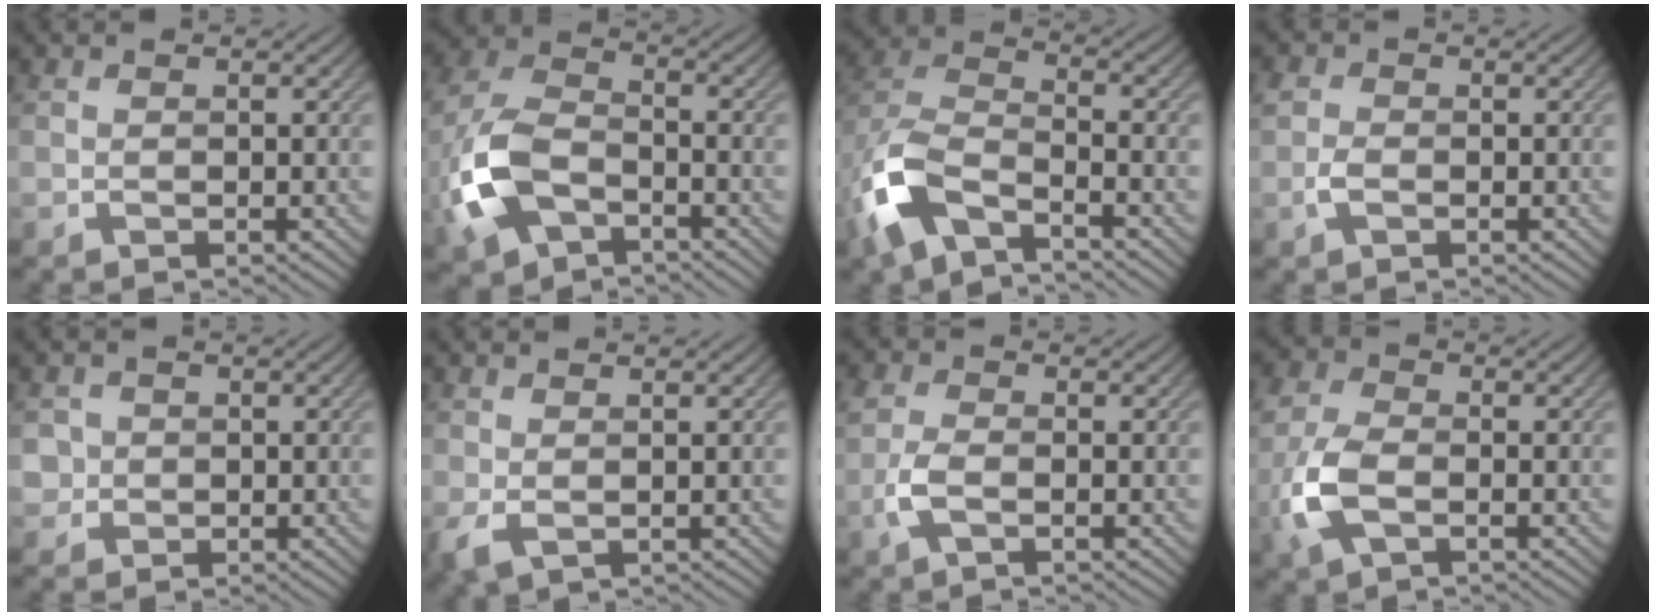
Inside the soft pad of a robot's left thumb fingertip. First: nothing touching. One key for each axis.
{"total": 11.0, "fx": -4.3, "fy": 6.6, "fz": 7.6, "tx": -0.198, "ty": -0.003, "tz": -0.098}
{"total": 10.8, "fx": -5.9, "fy": 4.9, "fz": 7.6, "tx": -0.176, "ty": -0.007, "tz": -0.136}
{"total": 2.1, "fx": -0.7, "fy": 1.4, "fz": 1.4, "tx": -0.036, "ty": 0.005, "tz": -0.021}
{"total": 2.5, "fx": 0.3, "fy": 2.5, "fz": 0.3, "tx": -0.010, "ty": 0.000, "tz": -0.003}
{"total": 2.6, "fx": -0.2, "fy": 1.5, "fz": 2.1, "tx": -0.061, "ty": -0.005, "tz": -0.003}
{"total": 3.5, "fx": -1.1, "fy": 1.8, "fz": 2.8, "tx": -0.074, "ty": 0.004, "tz": -0.032}
{"total": 7.0, "fx": -1.9, "fy": 4.1, "fz": 5.3, "tx": -0.142, "ty": 0.000, "tz": -0.052}